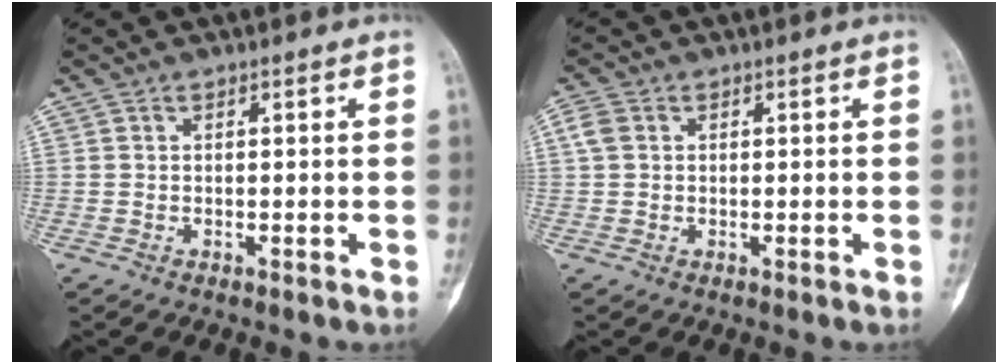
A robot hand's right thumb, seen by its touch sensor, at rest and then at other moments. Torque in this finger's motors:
{"motor_torque": [0.17, 0.21, 0.05, -0.09, -0.04]}